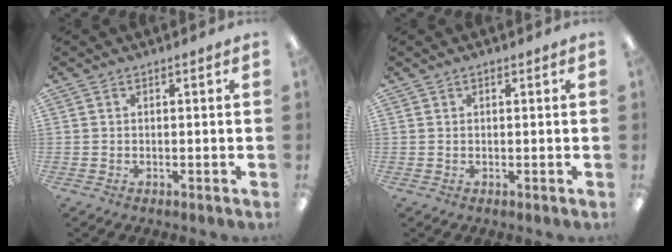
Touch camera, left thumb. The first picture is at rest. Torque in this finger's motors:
{"motor_torque": [-0.20, -0.13, 0.04, 0.08, 0.03]}